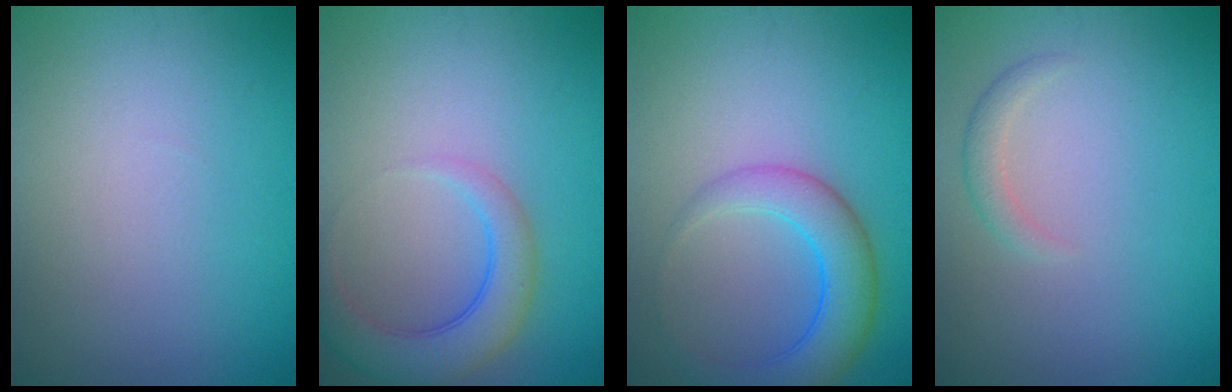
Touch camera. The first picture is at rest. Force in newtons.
{"total": 4.3, "press": 4.3, "slide": 0.3}
{"total": 4.7, "press": 4.7, "slide": 0.3}
{"total": 1.2, "press": 1.2, "slide": 0.0}